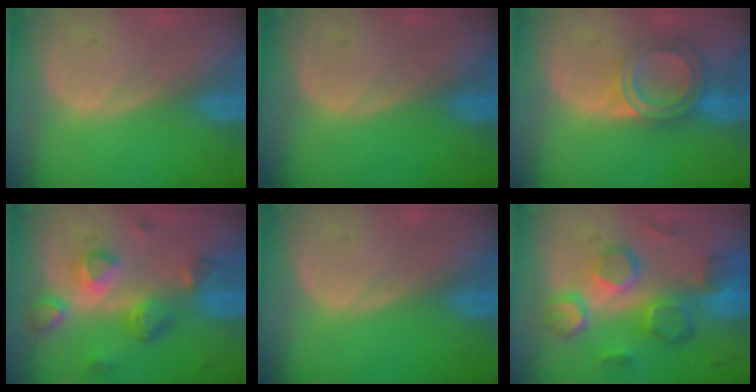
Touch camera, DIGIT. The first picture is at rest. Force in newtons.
{"total": 0.0}
{"total": 6.4, "press": 5.4, "slide": 3.3}
{"total": 7.8, "press": 7.0, "slide": 3.6}
{"total": 0.0}
{"total": 10.4, "press": 9.0, "slide": 5.1}